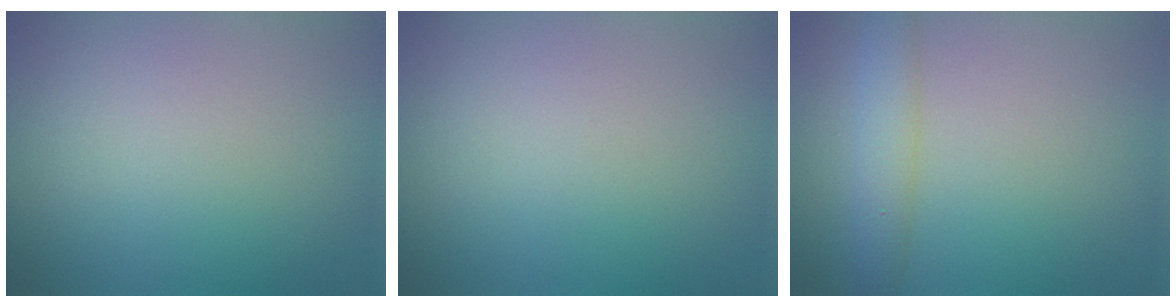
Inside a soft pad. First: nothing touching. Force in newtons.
{"total": 0.0}
{"total": 3.0, "press": 3.0, "slide": 0.2}